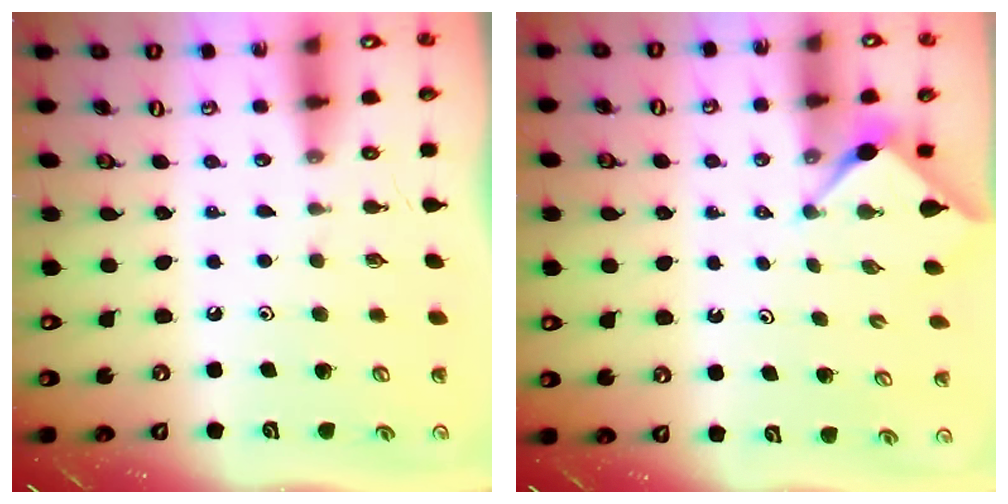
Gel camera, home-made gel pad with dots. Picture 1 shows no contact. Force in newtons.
{"total": 3.0, "press": 3.0, "slide": 0.3}